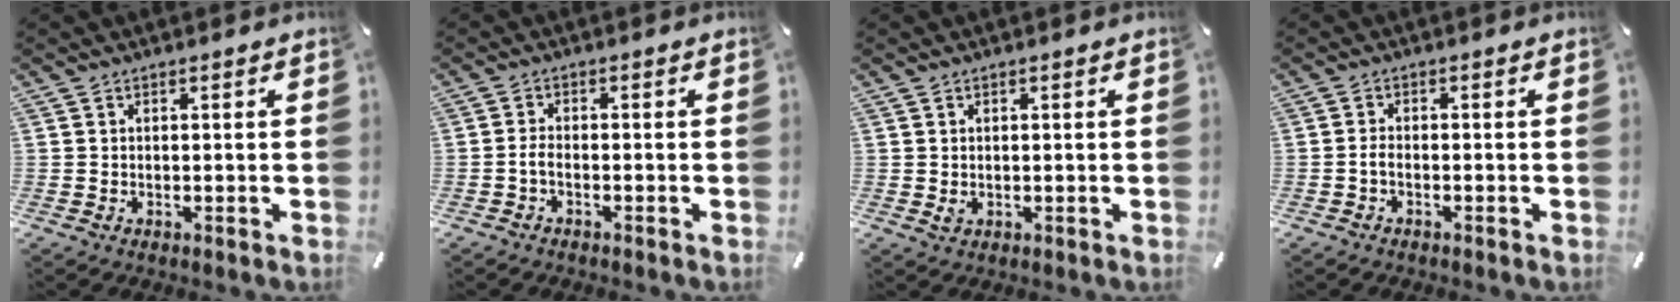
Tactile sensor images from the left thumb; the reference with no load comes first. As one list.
[{"total": 2.1, "force": [-1.1, 0.7, 1.6], "torque": [-0.035, 0.003, -0.022]}, {"total": 1.1, "force": [0.1, 0.9, 0.6], "torque": [-0.004, -0.001, -0.001]}, {"total": 1.8, "force": [-0.9, 0.7, 1.3], "torque": [-0.032, 0.001, -0.020]}]